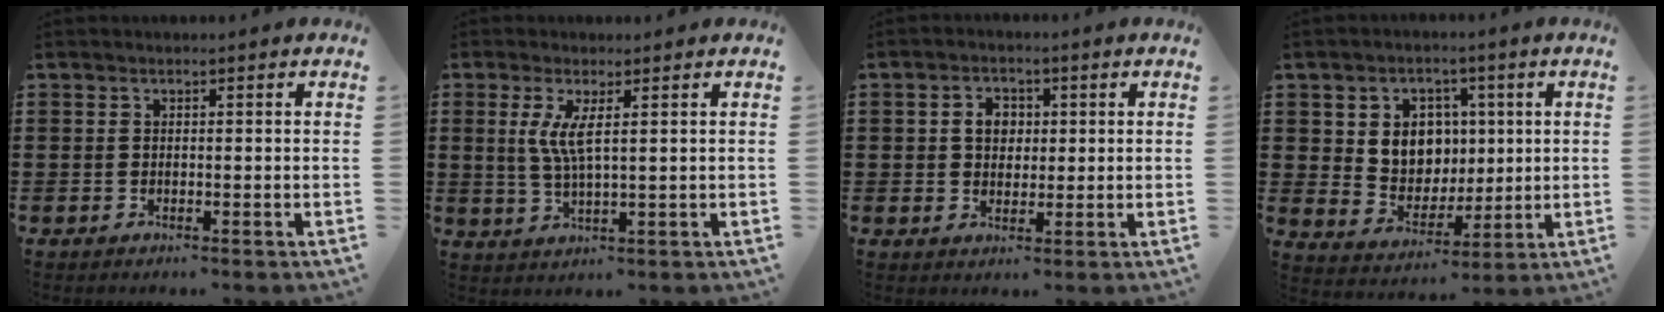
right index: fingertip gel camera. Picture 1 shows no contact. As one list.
[{"total": 4.6, "force": [1.4, 0.6, 4.3], "torque": [-0.096, -0.006, 0.020]}, {"total": 3.6, "force": [0.5, 2.8, 2.2], "torque": [-0.052, 0.012, 0.007]}, {"total": 6.8, "force": [1.8, 6.1, 2.6], "torque": [-0.056, 0.007, 0.029]}]